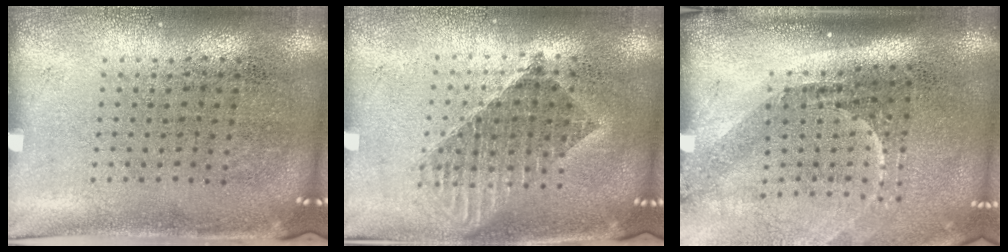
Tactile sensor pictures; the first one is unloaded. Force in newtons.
{"total": 1.5, "press": 1.3, "slide": 0.8}
{"total": 2.2, "press": 1.4, "slide": 1.7}